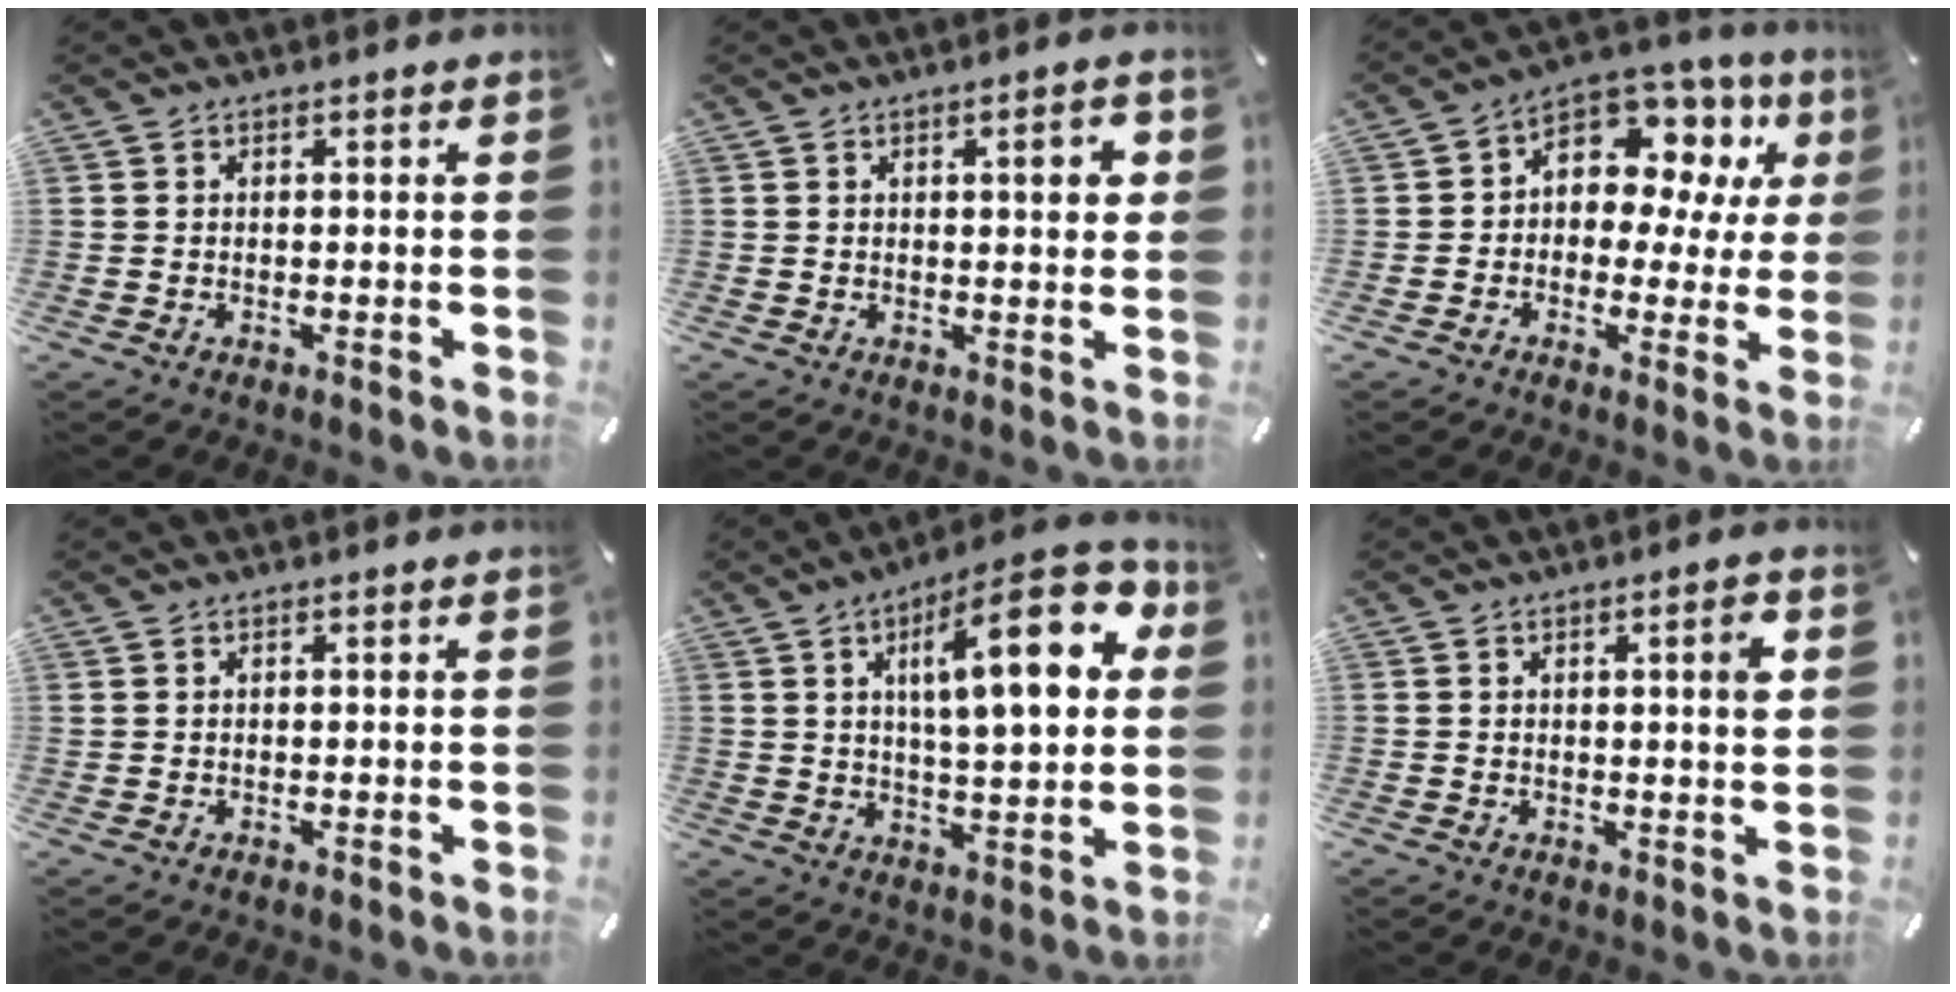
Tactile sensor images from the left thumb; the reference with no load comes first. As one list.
[{"total": 5.5, "force": [1.6, 1.7, 5.0], "torque": [-0.065, -0.006, 0.018]}, {"total": 11.2, "force": [3.6, 8.2, 6.6], "torque": [-0.098, -0.033, 0.066]}, {"total": 0.0}, {"total": 21.8, "force": [7.5, 7.4, 19.1], "torque": [-0.275, -0.022, 0.105]}, {"total": 4.7, "force": [1.4, 0.7, 4.4], "torque": [-0.071, -0.006, 0.016]}]